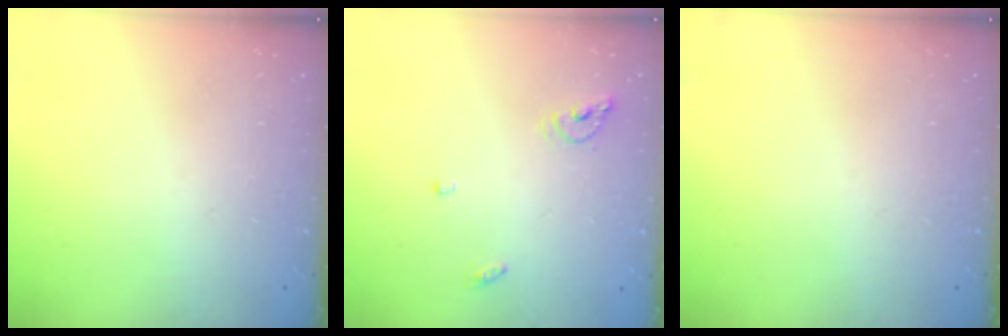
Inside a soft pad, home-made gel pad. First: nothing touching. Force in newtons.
{"total": 6.2, "press": 6.2, "slide": 0.4}
{"total": 0.0}